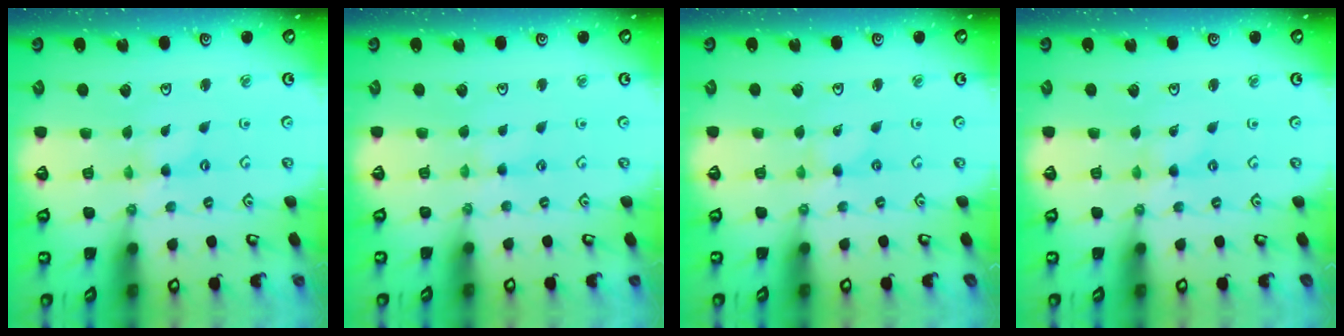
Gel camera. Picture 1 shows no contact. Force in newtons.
{"total": 0.8, "press": 0.8, "slide": 0.3}
{"total": 0.0}
{"total": 0.0}